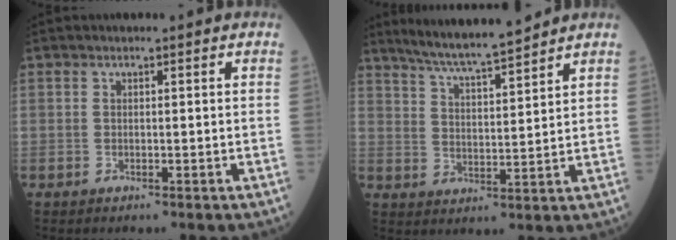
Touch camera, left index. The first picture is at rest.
{"total": 10.2, "force": [9.2, 0.1, 4.6], "torque": [-0.080, 0.009, 0.154]}